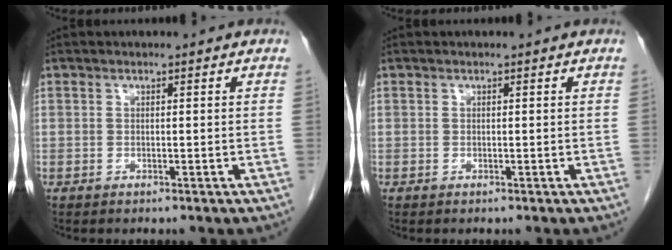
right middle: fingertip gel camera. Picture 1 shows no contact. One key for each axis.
{"total": 0.0}